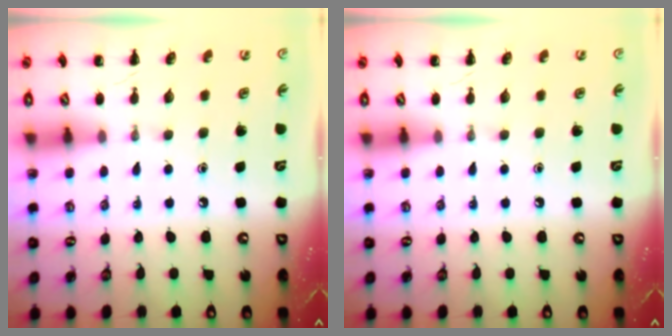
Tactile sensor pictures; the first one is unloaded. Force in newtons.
{"total": 0.0}